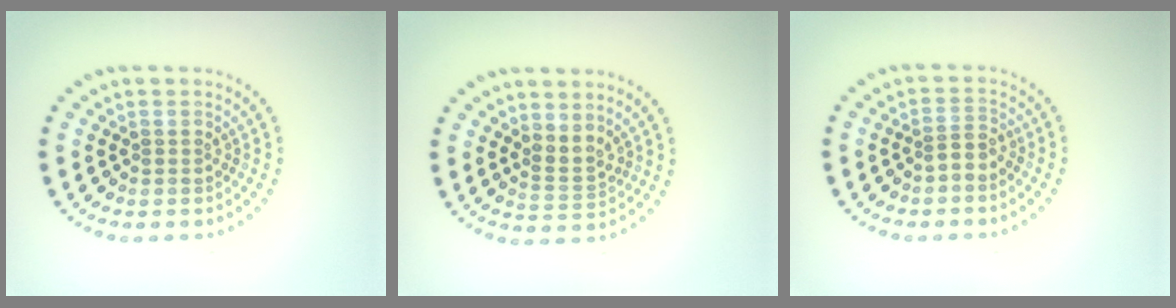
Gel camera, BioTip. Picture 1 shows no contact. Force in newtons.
{"total": 2.0, "press": 1.5, "slide": 1.3}
{"total": 1.7, "press": 1.2, "slide": 1.2}